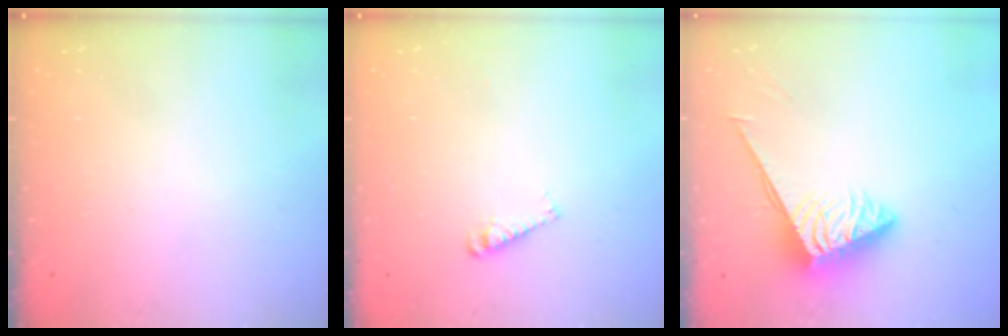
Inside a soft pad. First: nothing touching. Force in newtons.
{"total": 4.6, "press": 4.6, "slide": 0.6}
{"total": 3.8, "press": 3.8, "slide": 0.4}